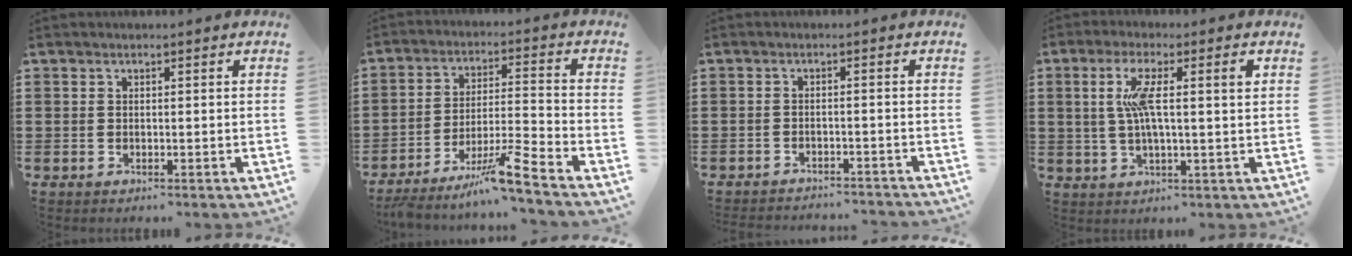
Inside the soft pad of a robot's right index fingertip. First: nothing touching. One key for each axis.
{"total": 8.4, "fx": -6.6, "fy": -0.4, "fz": 5.1, "tx": -0.091, "ty": -0.007, "tz": -0.129}
{"total": 2.0, "fx": -2.0, "fy": -0.1, "fz": 0.2, "tx": -0.007, "ty": 0.000, "tz": -0.043}
{"total": 7.0, "fx": 1.5, "fy": 1.0, "fz": 6.8, "tx": -0.131, "ty": 0.002, "tz": 0.021}